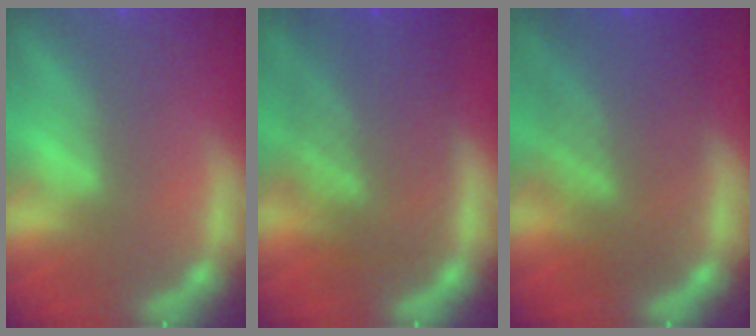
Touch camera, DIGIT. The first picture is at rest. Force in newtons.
{"total": 10.1}
{"total": 9.5}